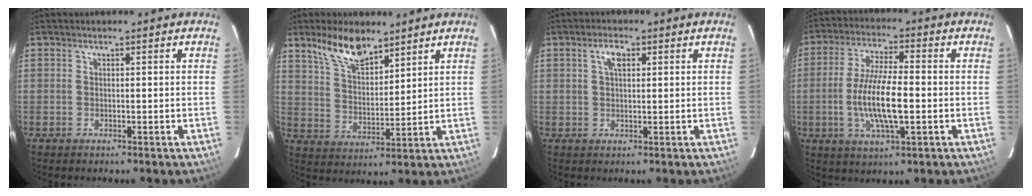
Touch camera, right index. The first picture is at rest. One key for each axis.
{"total": 9.6, "fx": 7.3, "fy": 3.5, "fz": 5.3, "tx": -0.097, "ty": 0.008, "tz": 0.144}
{"total": 3.1, "fx": 1.1, "fy": 1.5, "fz": 2.5, "tx": -0.046, "ty": 0.009, "tz": 0.021}
{"total": 11.6, "fx": -2.0, "fy": 2.9, "fz": 11.0, "tx": -0.218, "ty": -0.006, "tz": -0.037}